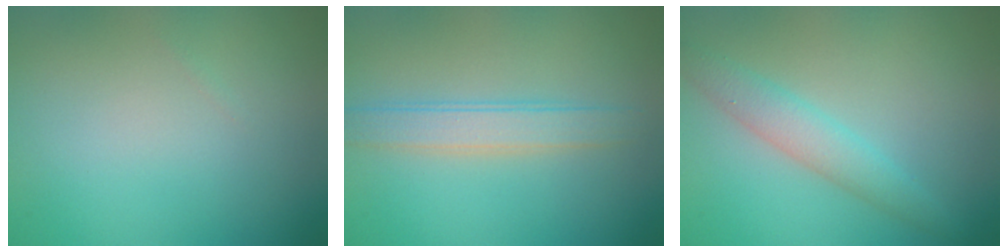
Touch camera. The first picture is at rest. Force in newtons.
{"total": 2.8, "press": 2.8, "slide": 0.1}
{"total": 2.8, "press": 2.8, "slide": 0.1}